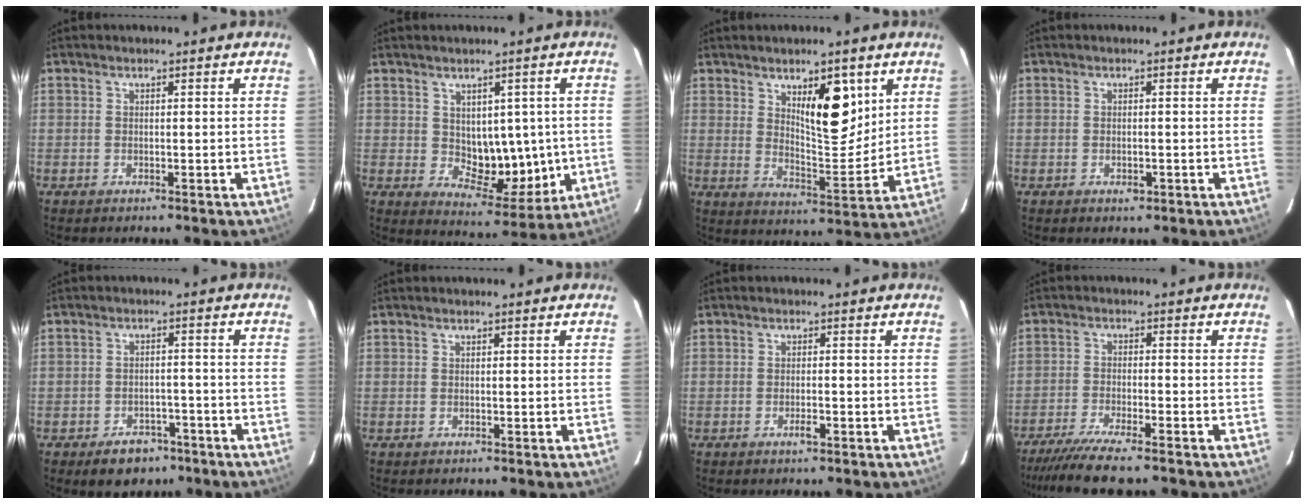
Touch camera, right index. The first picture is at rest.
{"total": 8.9, "force": [0.2, 5.3, 7.2], "torque": [-0.088, 0.001, 0.026]}
{"total": 9.8, "force": [4.5, 3.1, 8.2], "torque": [-0.130, -0.010, 0.080]}
{"total": 1.3, "force": [-0.6, 0.5, 1.1], "torque": [-0.021, -0.002, -0.005]}
{"total": 5.8, "force": [-3.8, 3.6, 2.4], "torque": [-0.037, 0.005, -0.051]}
{"total": 0.0}
{"total": 1.7, "force": [-0.9, 0.2, 1.4], "torque": [-0.025, -0.001, -0.014]}
{"total": 9.0, "force": [-7.4, 0.1, 5.0], "torque": [-0.072, -0.023, -0.119]}